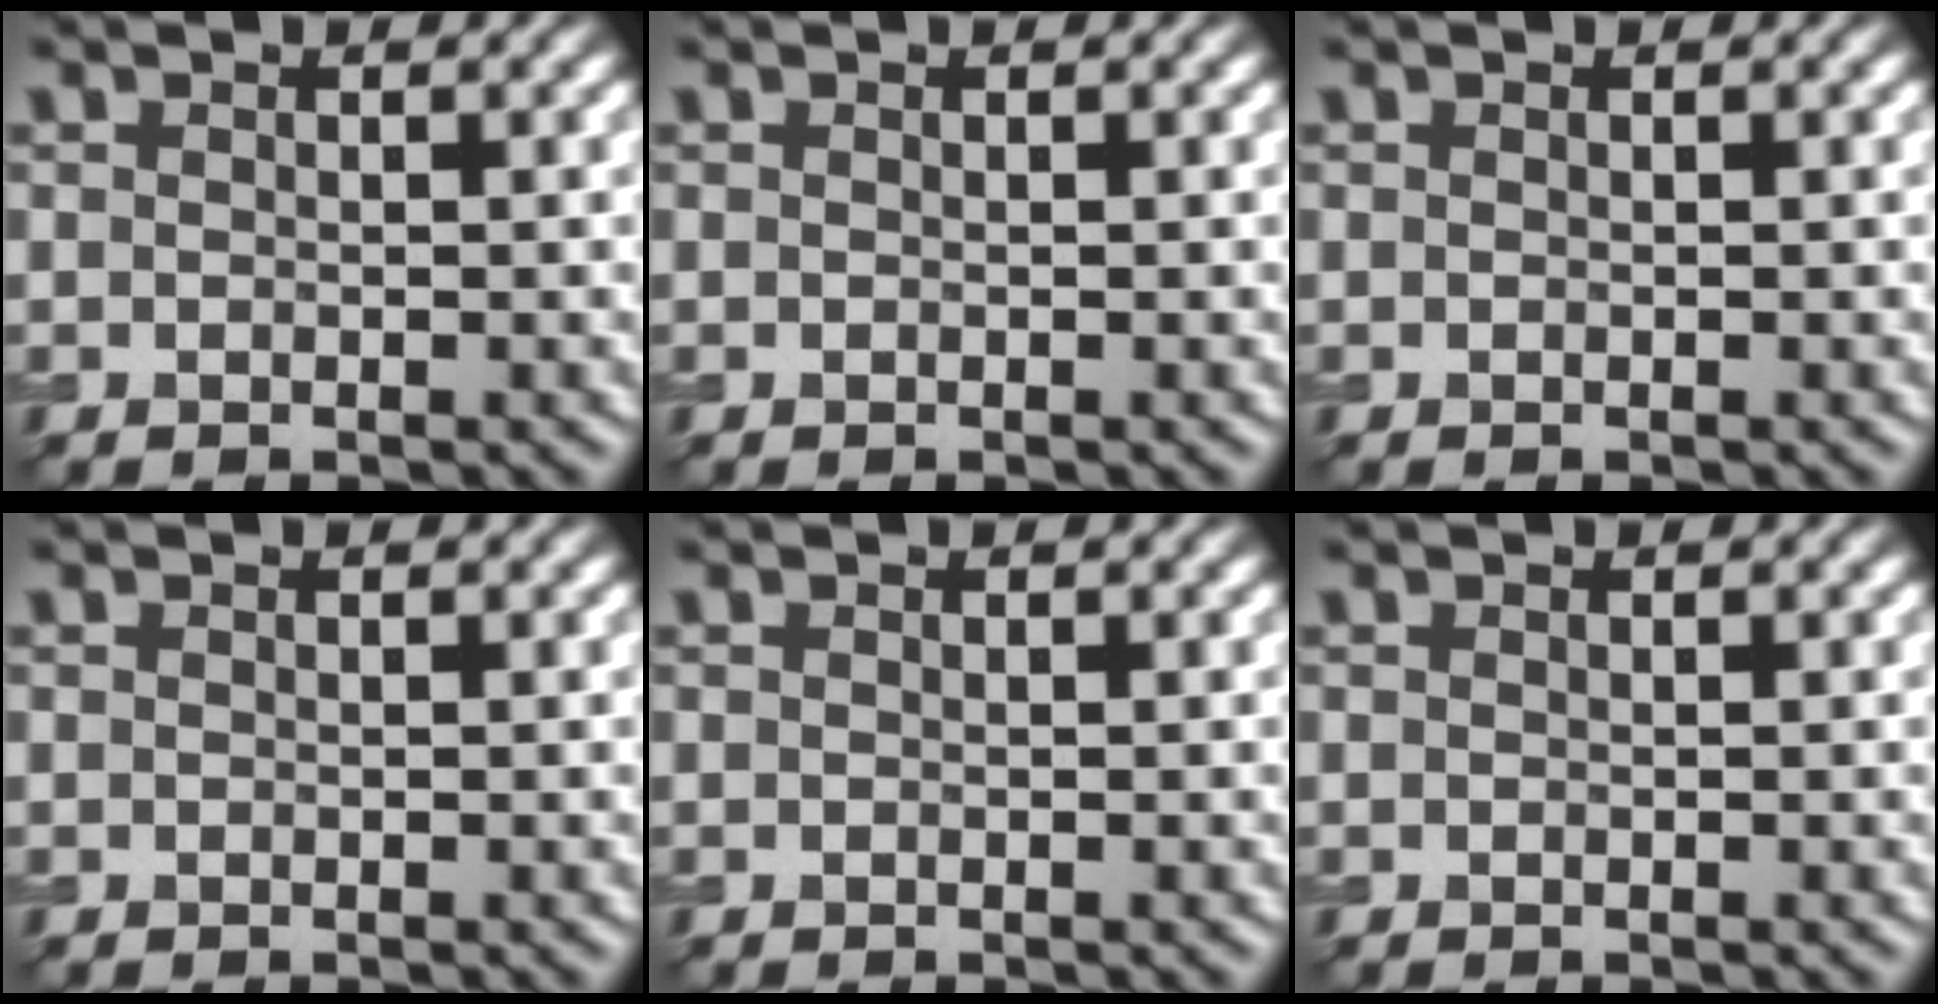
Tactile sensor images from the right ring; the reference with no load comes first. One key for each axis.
{"total": 0.0}
{"total": 0.0}
{"total": 0.0}
{"total": 0.0}
{"total": 0.0}